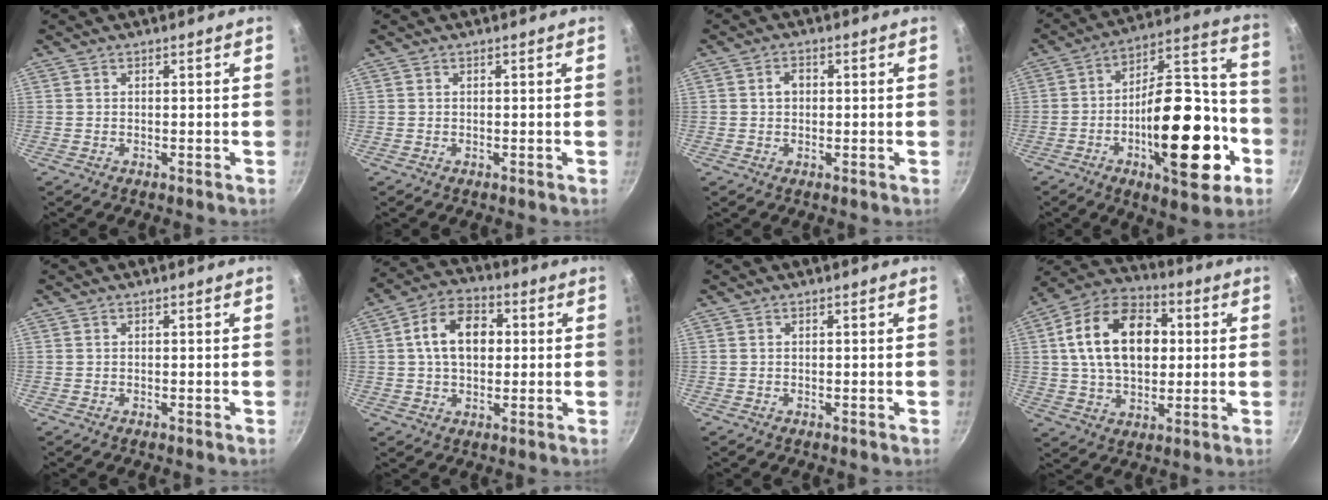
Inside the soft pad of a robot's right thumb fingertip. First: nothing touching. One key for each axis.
{"total": 0.0}
{"total": 2.4, "fx": 0.3, "fy": 1.9, "fz": 1.5, "tx": -0.014, "ty": 0.007, "tz": 0.003}
{"total": 25.4, "fx": -8.0, "fy": 11.2, "fz": 21.3, "tx": -0.275, "ty": 0.058, "tz": -0.119}
{"total": 0.0}
{"total": 11.3, "fx": 1.6, "fy": 7.8, "fz": 8.1, "tx": -0.107, "ty": 0.020, "tz": 0.013}
{"total": 0.0}
{"total": 18.7, "fx": 3.1, "fy": 12.5, "fz": 13.6, "tx": -0.200, "ty": 0.018, "tz": 0.039}